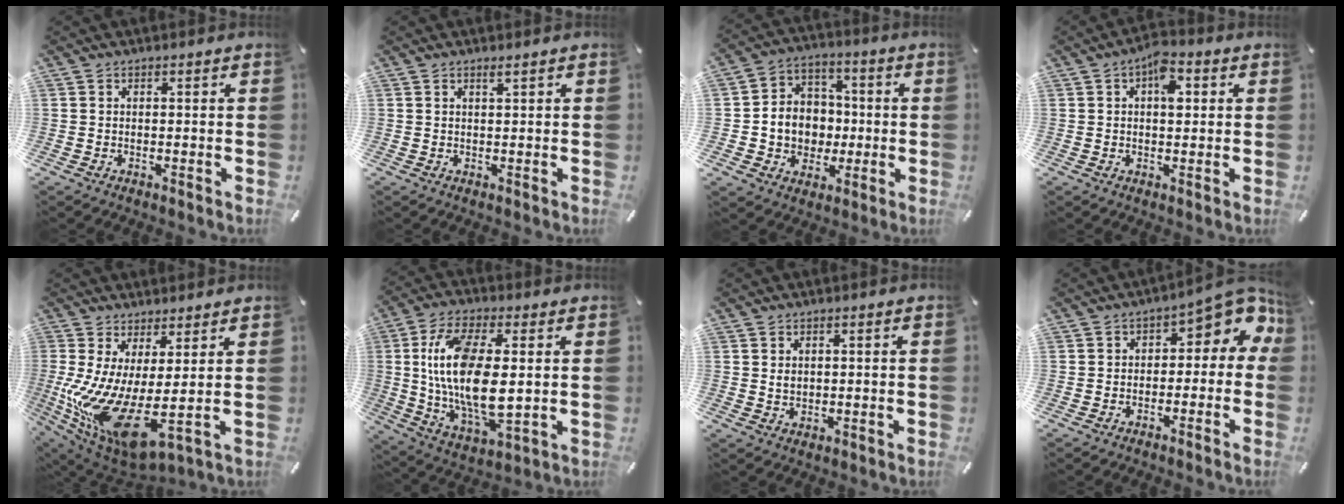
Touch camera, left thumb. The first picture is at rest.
{"total": 1.1, "force": [0.6, 0.2, 0.9], "torque": [-0.018, 0.001, 0.010]}
{"total": 9.5, "force": [-1.5, 9.2, 2.2], "torque": [-0.042, 0.011, -0.020]}
{"total": 6.1, "force": [1.4, 3.3, 4.9], "torque": [-0.058, -0.004, 0.016]}
{"total": 13.5, "force": [-2.0, 3.4, 12.9], "torque": [-0.254, -0.044, -0.027]}
{"total": 17.5, "force": [2.5, 7.9, 15.4], "torque": [-0.325, -0.010, 0.042]}
{"total": 1.5, "force": [0.7, 1.2, 0.6], "torque": [-0.015, 0.002, 0.014]}
{"total": 7.4, "force": [2.2, 4.2, 5.7], "torque": [-0.072, -0.020, 0.034]}